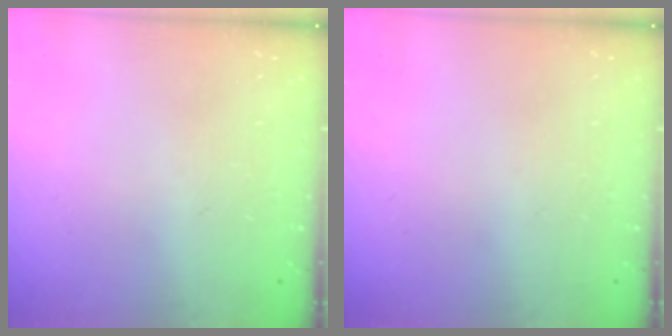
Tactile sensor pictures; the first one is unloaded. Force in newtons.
{"total": 0.0}